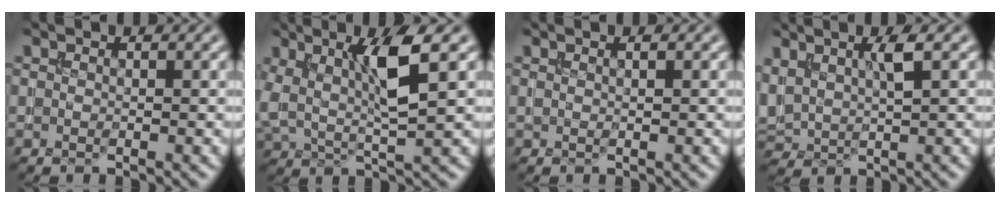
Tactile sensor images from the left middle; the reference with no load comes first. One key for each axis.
{"total": 5.1, "fx": 1.5, "fy": 1.1, "fz": 4.7, "tx": -0.095, "ty": 0.001, "tz": 0.031}
{"total": 0.6, "fx": 0.3, "fy": 0.1, "fz": 0.5, "tx": -0.010, "ty": 0.000, "tz": 0.003}
{"total": 3.1, "fx": 1.4, "fy": 1.2, "fz": 2.5, "tx": -0.062, "ty": 0.003, "tz": 0.031}